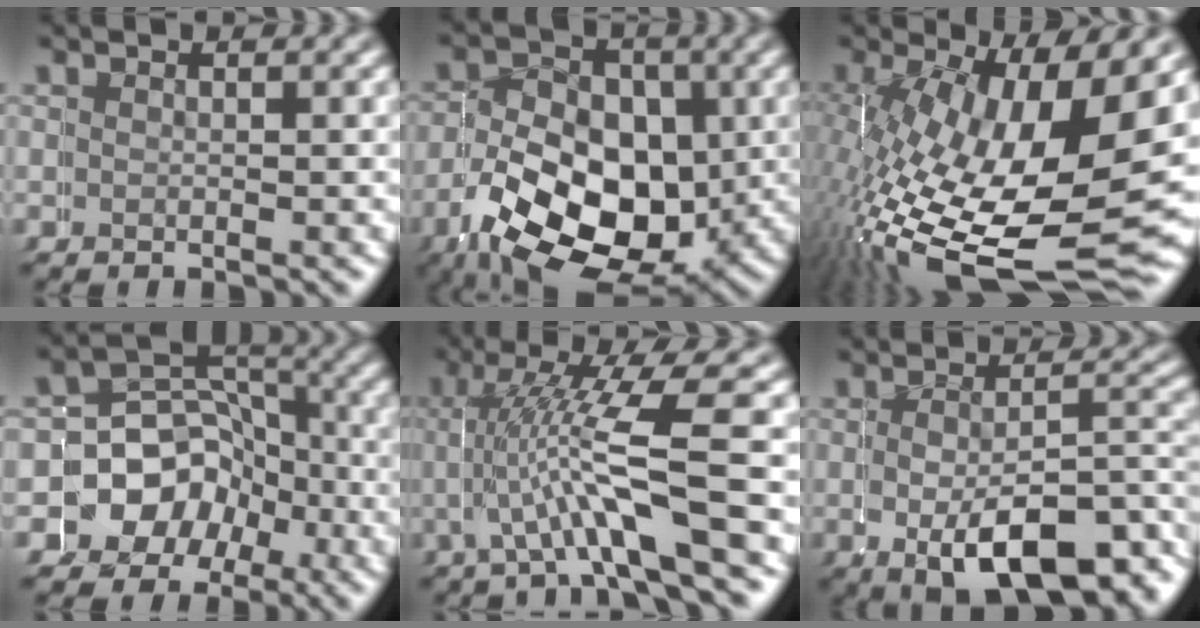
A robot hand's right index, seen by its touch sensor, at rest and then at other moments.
{"total": 13.4, "force": [-3.4, 9.8, 8.5], "torque": [-0.135, -0.050, -0.033]}
{"total": 13.5, "force": [-3.6, 6.7, 11.2], "torque": [-0.205, -0.062, -0.022]}
{"total": 9.0, "force": [-1.7, 8.7, 1.3], "torque": [-0.031, -0.015, -0.038]}
{"total": 4.8, "force": [0.2, -0.1, 4.8], "torque": [-0.096, 0.002, 0.003]}
{"total": 6.6, "force": [-2.9, 2.6, 5.4], "torque": [-0.069, -0.021, -0.037]}